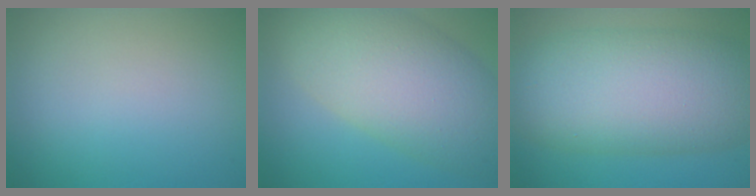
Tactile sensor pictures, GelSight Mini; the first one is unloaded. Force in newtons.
{"total": 11.0, "press": 11.0, "slide": 0.5}
{"total": 12.0, "press": 12.0, "slide": 0.3}